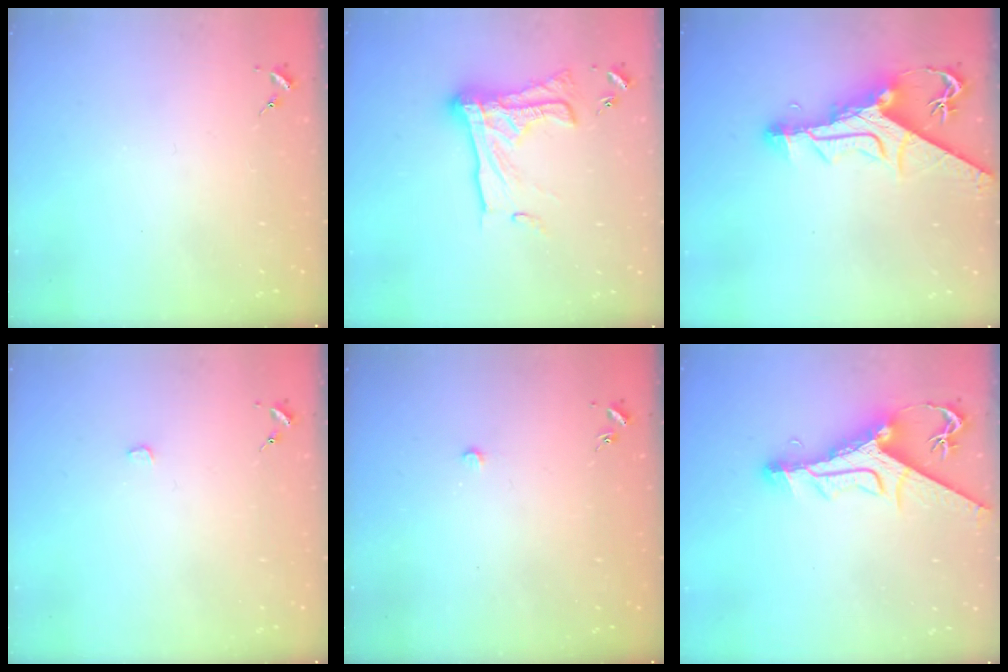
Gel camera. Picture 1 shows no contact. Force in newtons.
{"total": 19.0, "press": 18.9, "slide": 1.6}
{"total": 13.8, "press": 13.7, "slide": 1.3}
{"total": 0.8, "press": 0.8, "slide": 0.1}
{"total": 4.9, "press": 4.9, "slide": 0.6}
{"total": 14.7, "press": 14.6, "slide": 1.3}